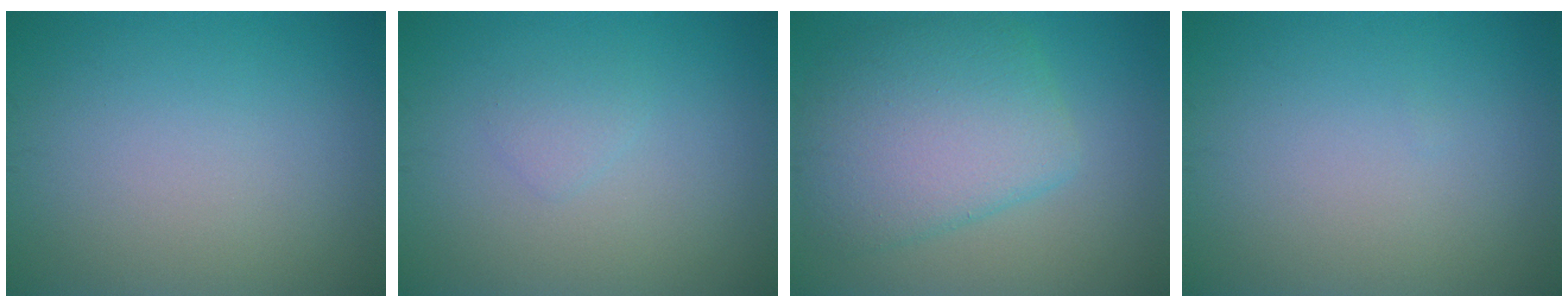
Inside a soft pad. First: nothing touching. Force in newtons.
{"total": 0.9, "press": 0.9, "slide": 0.1}
{"total": 7.0, "press": 7.0, "slide": 0.2}
{"total": 0.0}